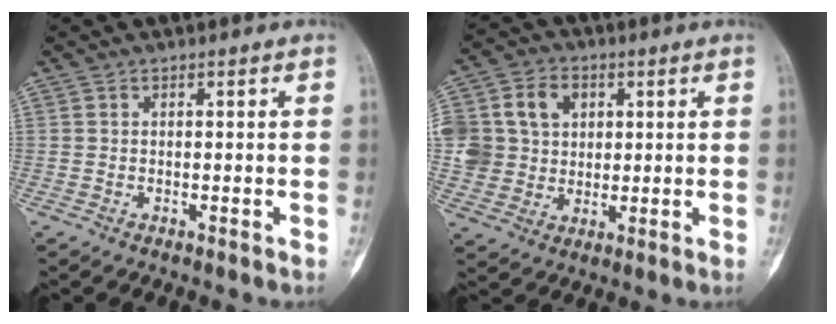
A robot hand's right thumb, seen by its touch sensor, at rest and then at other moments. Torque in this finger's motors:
{"motor_torque": [1.12, 1.27, 0.64, -0.43, 0.19]}